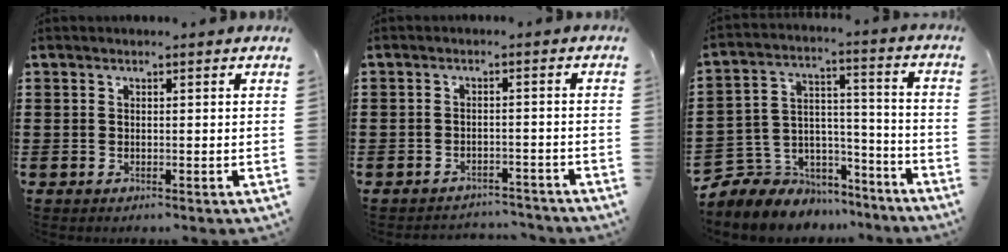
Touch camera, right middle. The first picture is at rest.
{"total": 2.5, "force": [-2.5, 0.3, -0.2], "torque": [-0.005, 0.000, -0.055]}
{"total": 6.0, "force": [-4.3, 4.2, -0.9], "torque": [-0.011, -0.001, -0.082]}